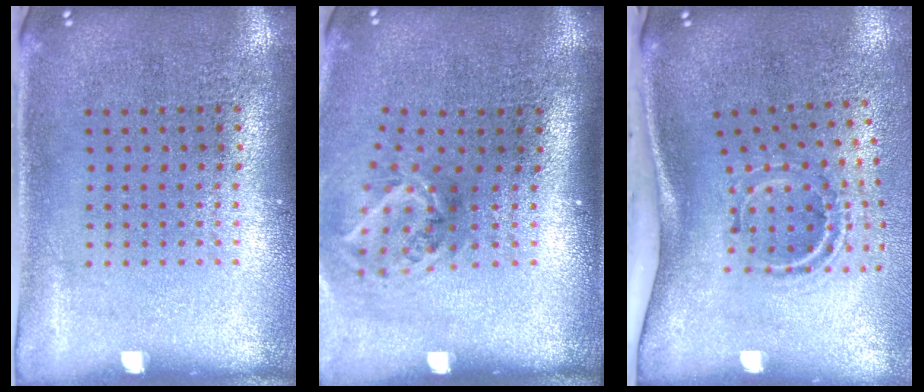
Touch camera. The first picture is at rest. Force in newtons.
{"total": 1.9, "press": 1.2, "slide": 1.5}
{"total": 2.2, "press": 1.2, "slide": 1.9}